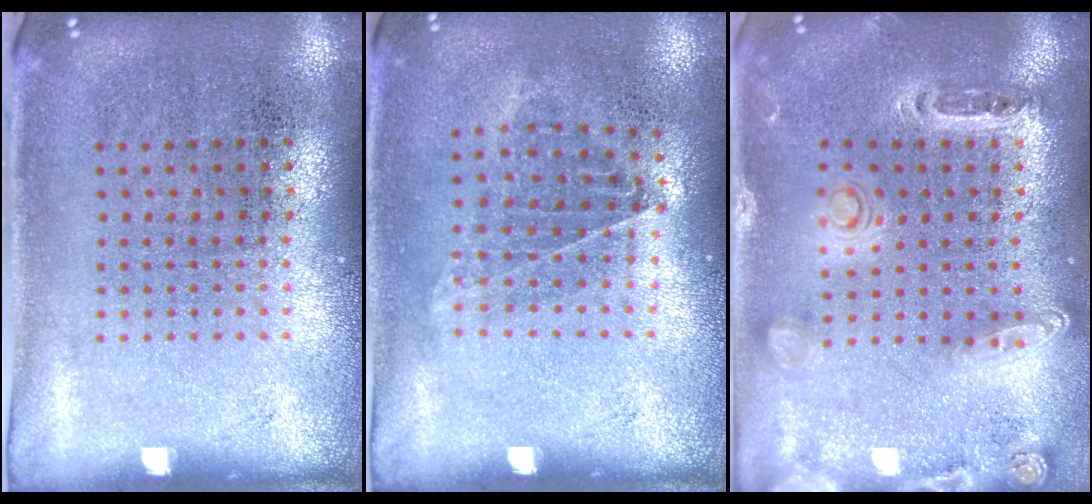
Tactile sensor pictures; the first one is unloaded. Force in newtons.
{"total": 0.9, "press": 0.8, "slide": 0.5}
{"total": 1.4, "press": 1.4, "slide": 0.2}